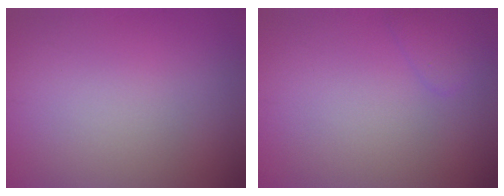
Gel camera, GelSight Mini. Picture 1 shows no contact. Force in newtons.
{"total": 1.3, "press": 1.3, "slide": 0.1}